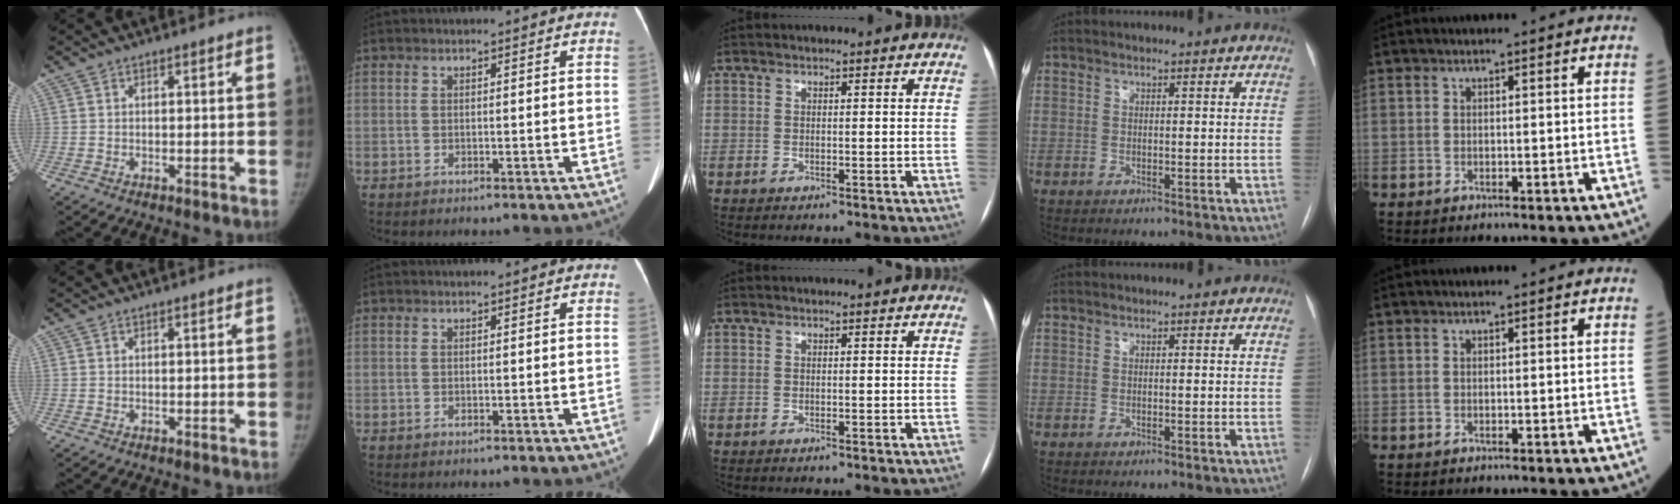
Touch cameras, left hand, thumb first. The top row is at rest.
{}